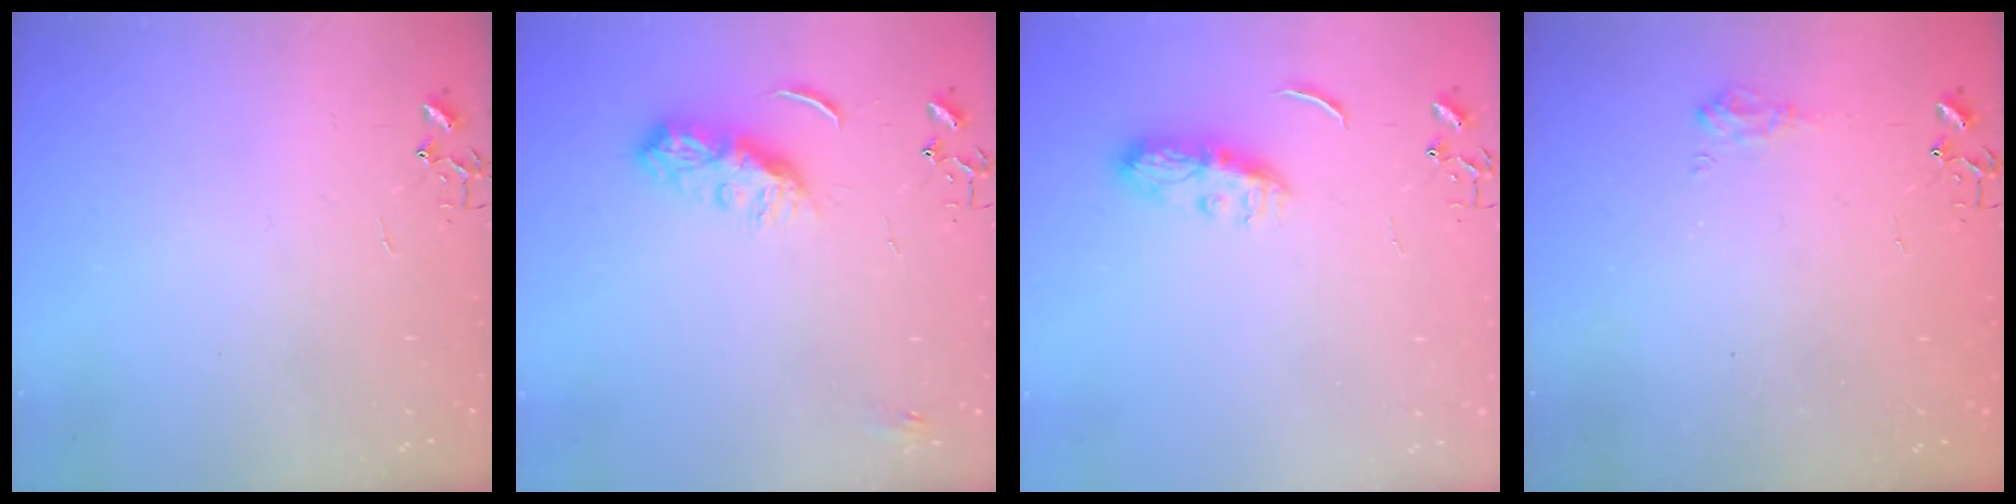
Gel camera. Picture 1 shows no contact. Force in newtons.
{"total": 8.4, "press": 8.4, "slide": 0.6}
{"total": 8.6, "press": 8.6, "slide": 0.1}
{"total": 8.7, "press": 8.6, "slide": 0.6}